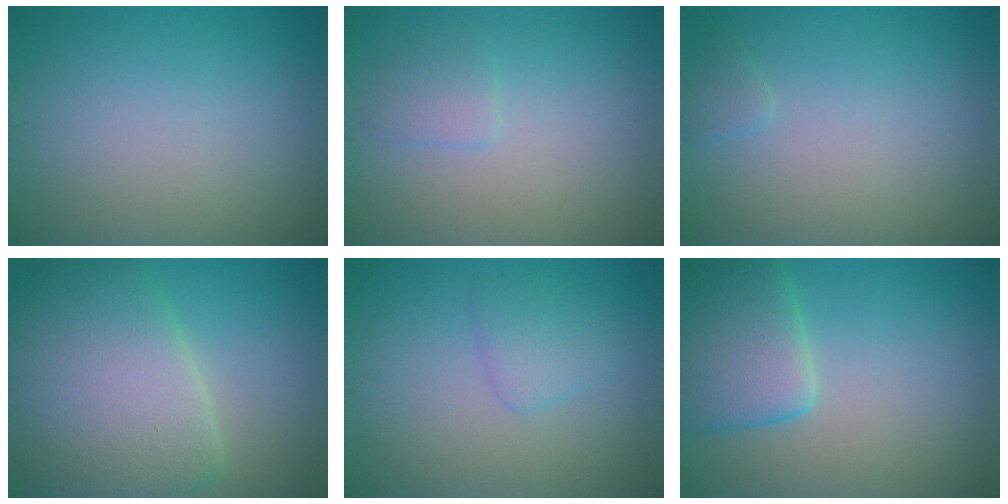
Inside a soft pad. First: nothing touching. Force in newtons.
{"total": 1.4, "press": 1.4, "slide": 0.1}
{"total": 0.8, "press": 0.8, "slide": 0.0}
{"total": 10.1, "press": 10.1, "slide": 0.2}
{"total": 1.9, "press": 1.9, "slide": 0.2}
{"total": 5.7, "press": 5.7, "slide": 0.7}